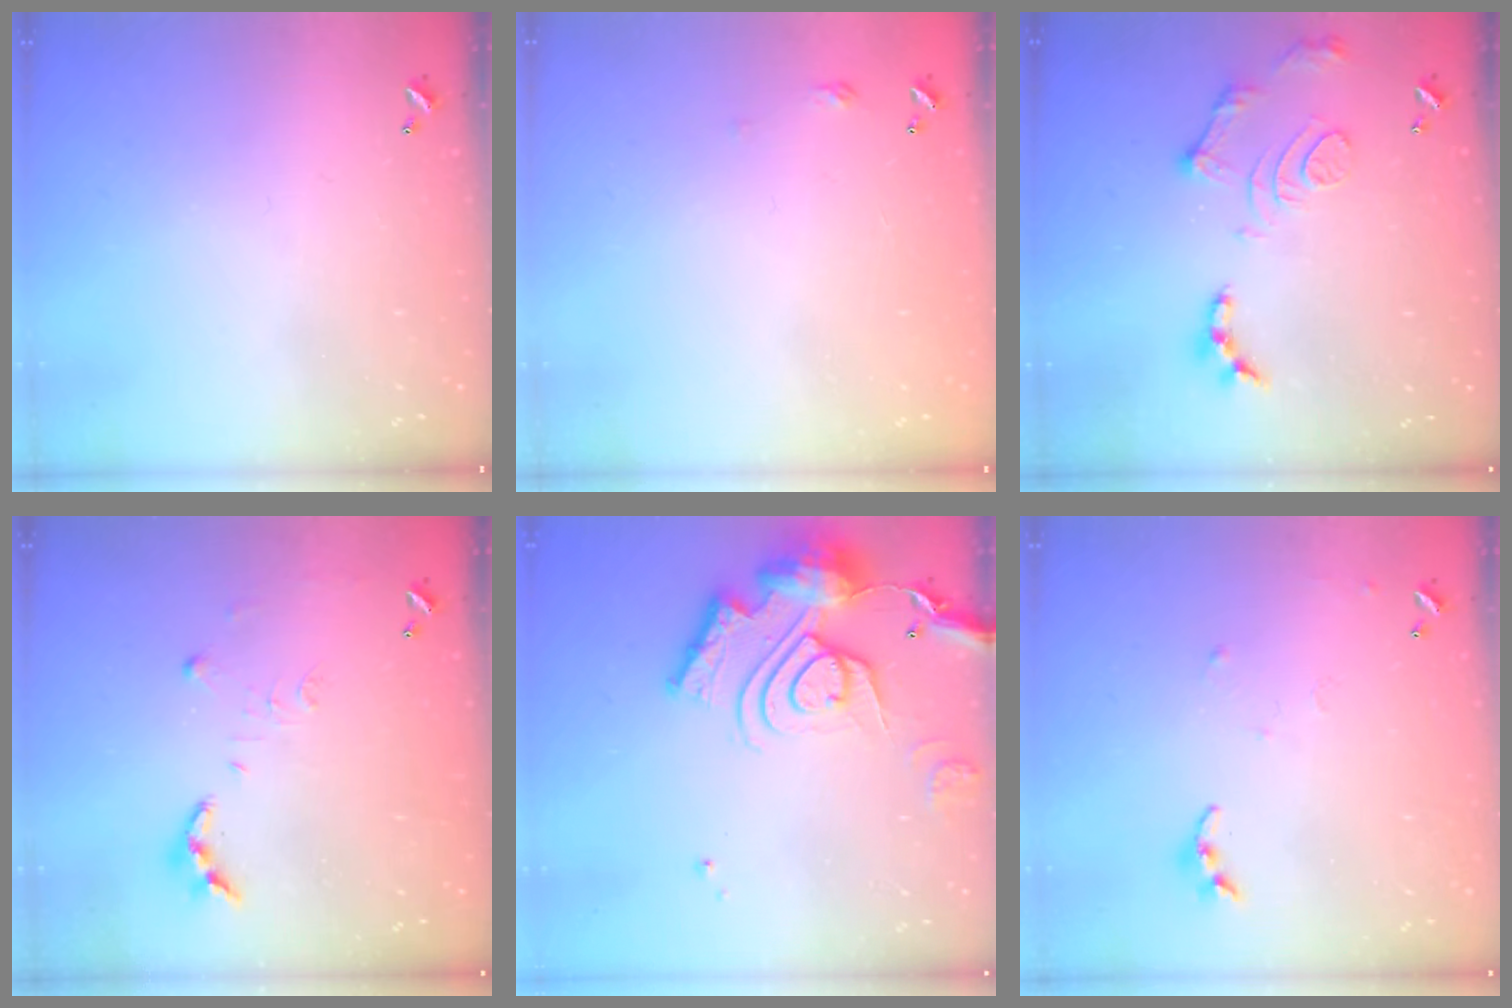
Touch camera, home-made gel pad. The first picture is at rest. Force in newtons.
{"total": 2.7, "press": 2.6, "slide": 0.4}
{"total": 11.8, "press": 11.7, "slide": 0.8}
{"total": 7.0, "press": 7.0, "slide": 0.5}
{"total": 21.9, "press": 21.7, "slide": 2.3}
{"total": 5.7, "press": 5.6, "slide": 0.6}